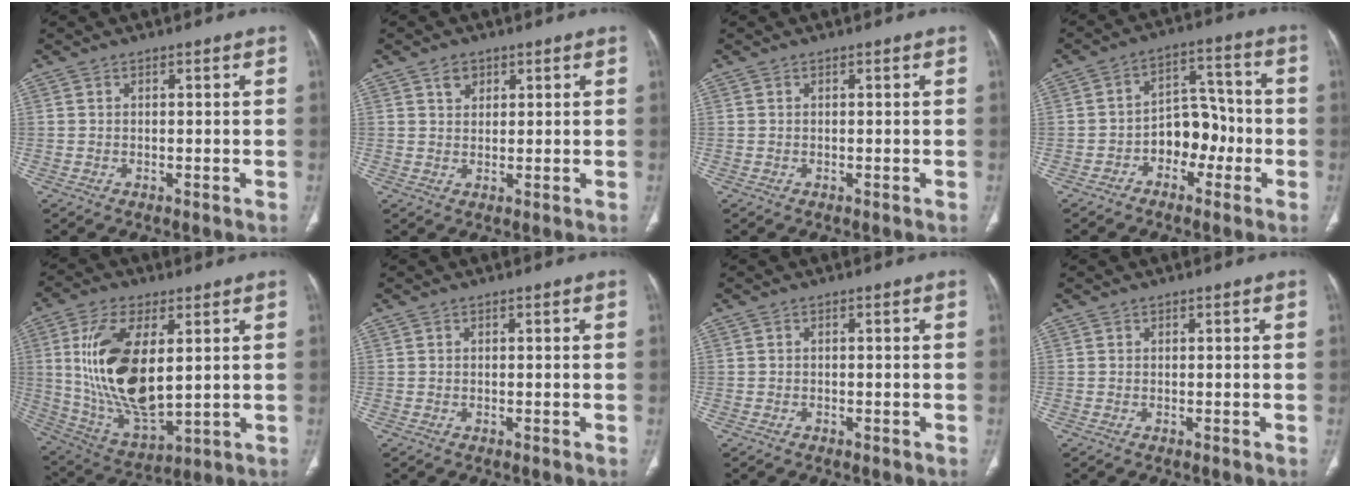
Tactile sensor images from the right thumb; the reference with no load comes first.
{"total": 2.7, "force": [1.5, 2.0, 0.9], "torque": [-0.002, -0.008, 0.024]}
{"total": 0.0}
{"total": 9.0, "force": [-3.1, 6.4, 5.5], "torque": [-0.044, 0.050, -0.056]}
{"total": 19.5, "force": [3.5, 9.3, 16.8], "torque": [-0.323, -0.022, 0.079]}
{"total": 0.0}
{"total": 0.0}
{"total": 0.0}